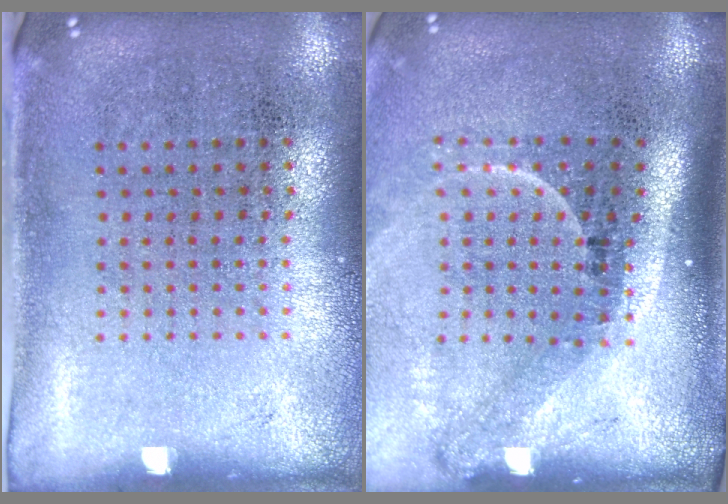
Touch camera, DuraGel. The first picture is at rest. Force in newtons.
{"total": 2.2, "press": 1.5, "slide": 1.7}